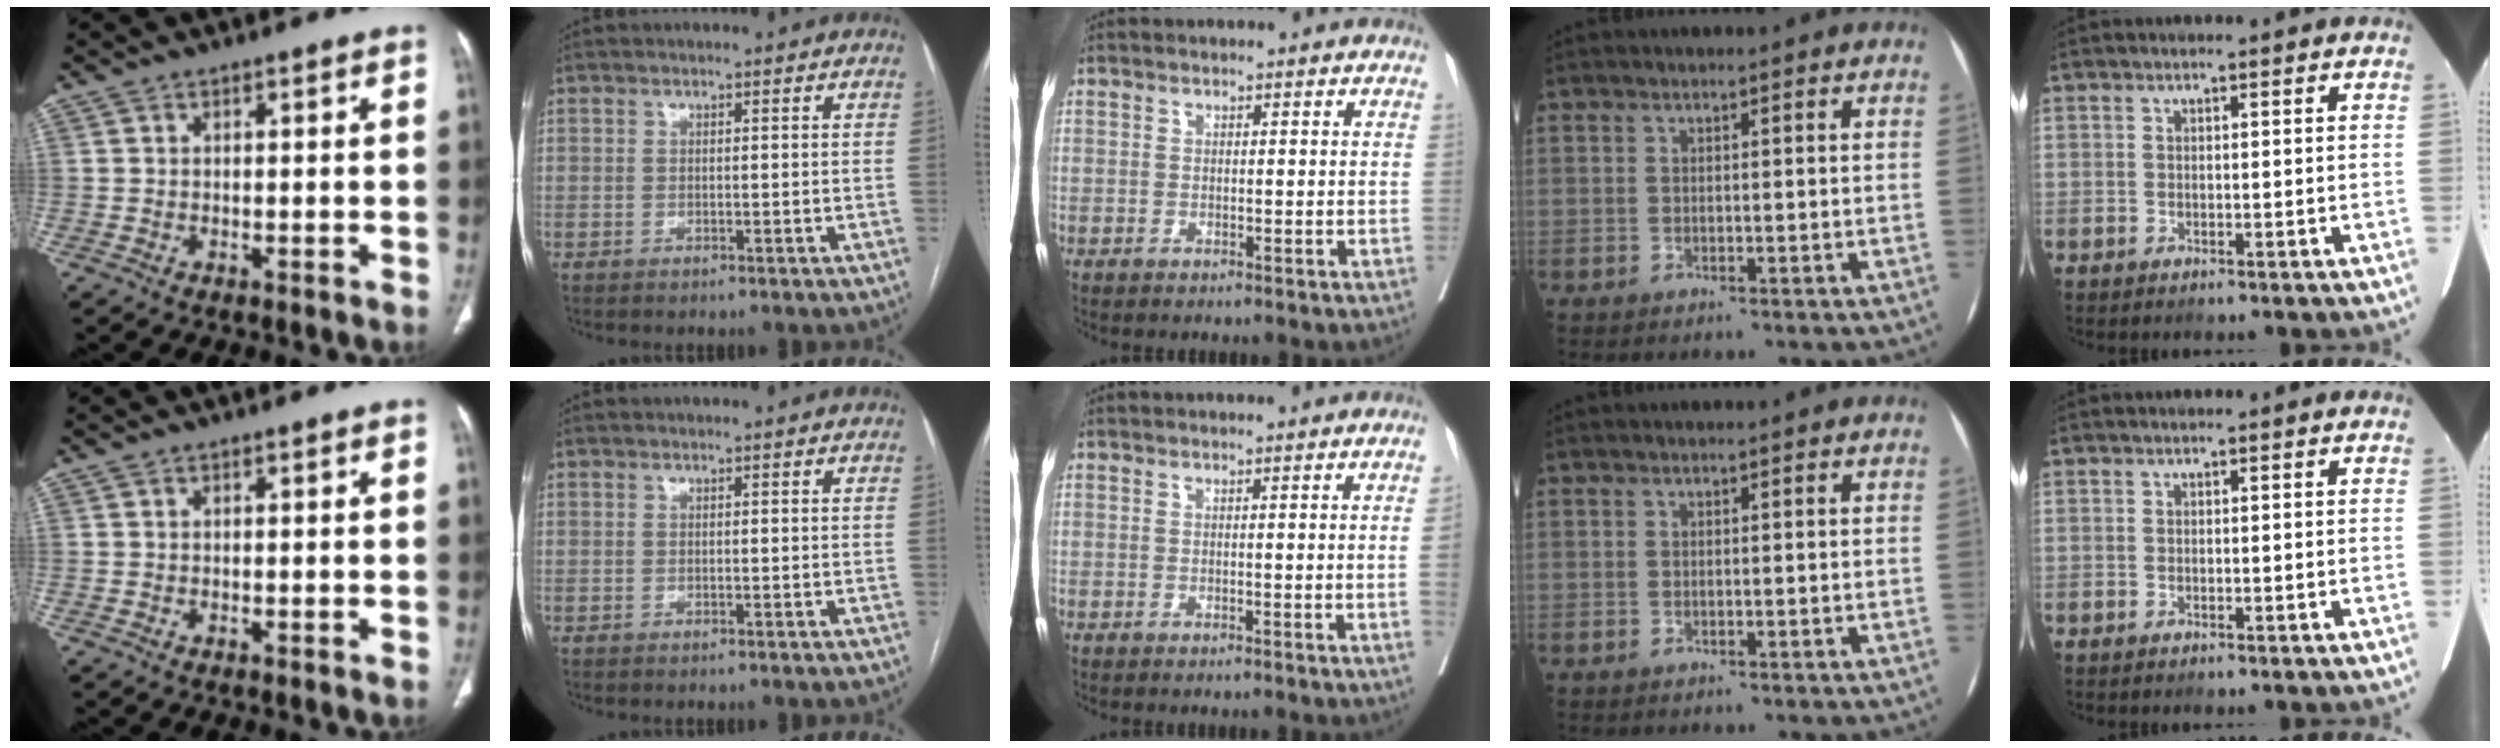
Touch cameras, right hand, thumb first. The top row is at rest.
{"middle": {"total": 1.7, "force": [-0.1, -0.7, 1.6], "torque": [-0.024, -0.002, 0.002]}}